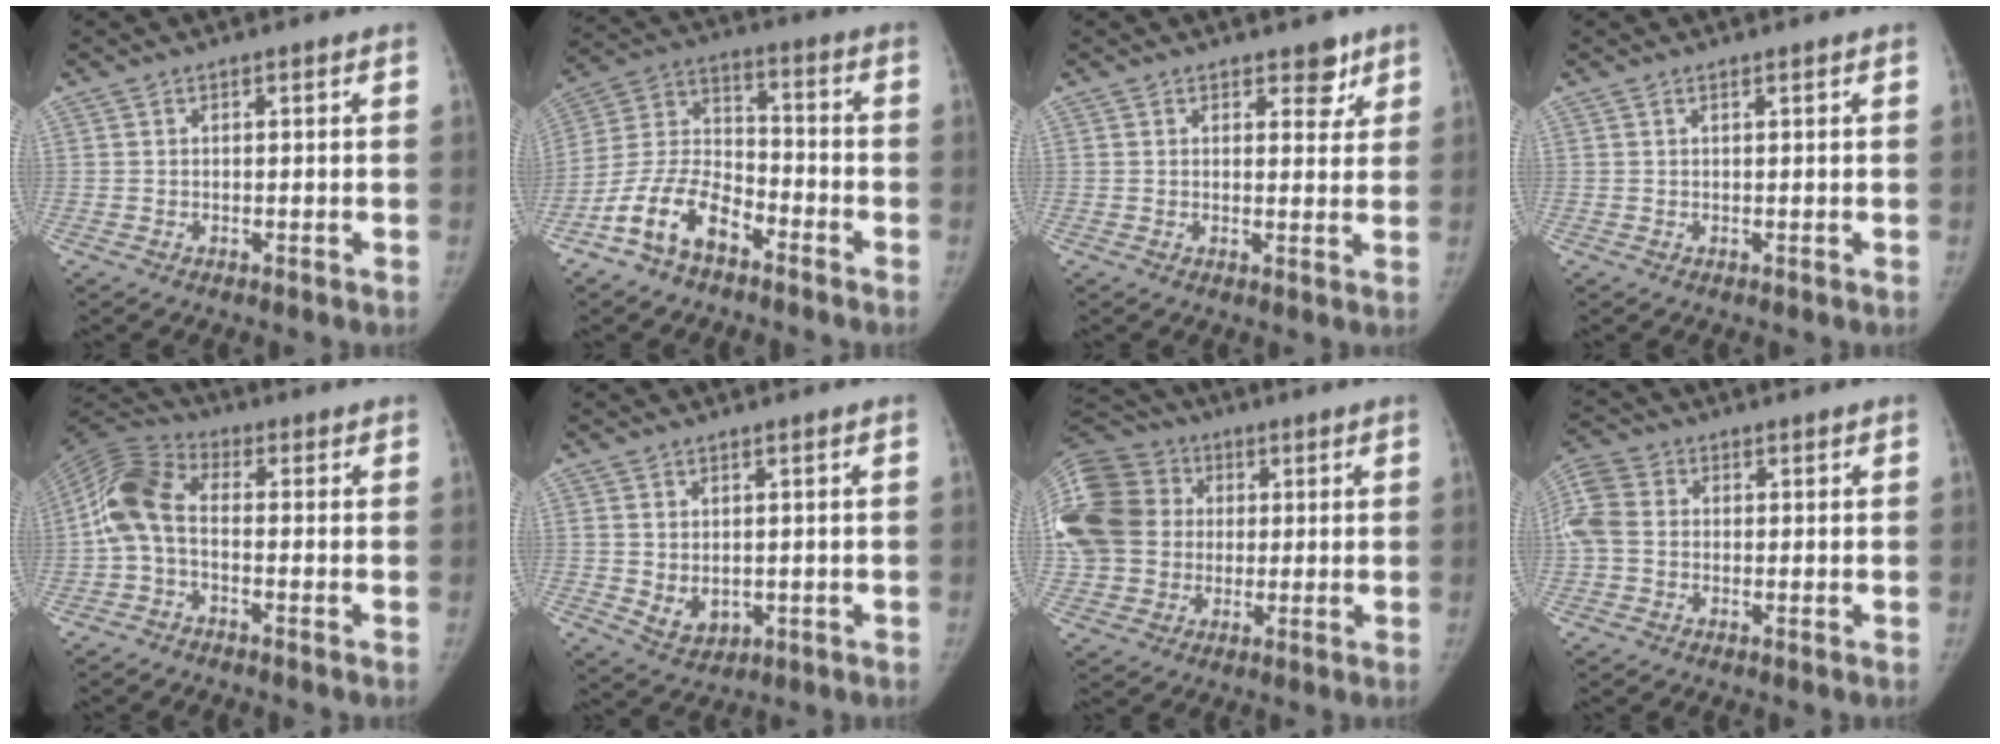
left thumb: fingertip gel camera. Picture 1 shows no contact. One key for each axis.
{"total": 12.8, "fx": -7.9, "fy": 6.9, "fz": 7.4, "tx": -0.142, "ty": 0.058, "tz": -0.160}
{"total": 3.8, "fx": 2.6, "fy": 2.1, "fz": 1.9, "tx": 0.005, "ty": -0.014, "tz": 0.032}
{"total": 0.0}
{"total": 9.4, "fx": -1.1, "fy": 5.3, "fz": 7.7, "tx": -0.163, "ty": 0.031, "tz": -0.038}
{"total": 4.4, "fx": -0.2, "fy": 3.3, "fz": 2.9, "tx": -0.034, "ty": -0.010, "tz": 0.013}
{"total": 21.9, "fx": 2.6, "fy": 18.8, "fz": 11.1, "tx": -0.265, "ty": 0.046, "tz": 0.050}
{"total": 8.4, "fx": -0.1, "fy": 6.8, "fz": 4.9, "tx": -0.122, "ty": 0.020, "tz": -0.007}